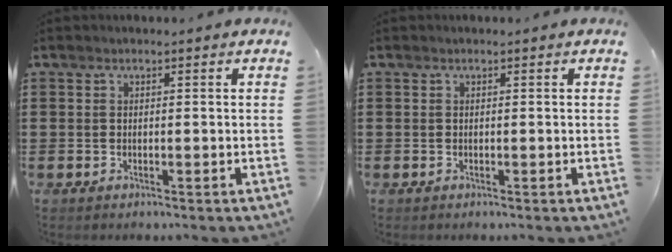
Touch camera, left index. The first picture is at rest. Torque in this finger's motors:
{"motor_torque": [0.00, 0.00, 0.00, -0.01]}